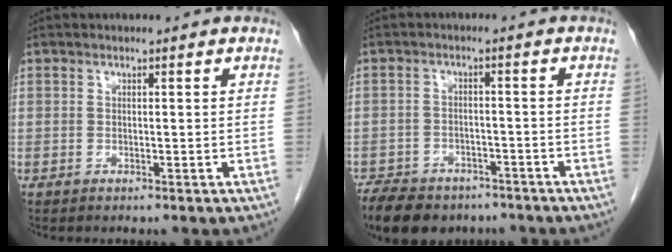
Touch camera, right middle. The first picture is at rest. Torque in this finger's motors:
{"motor_torque": [0.98, -0.81, 0.14, 0.06]}